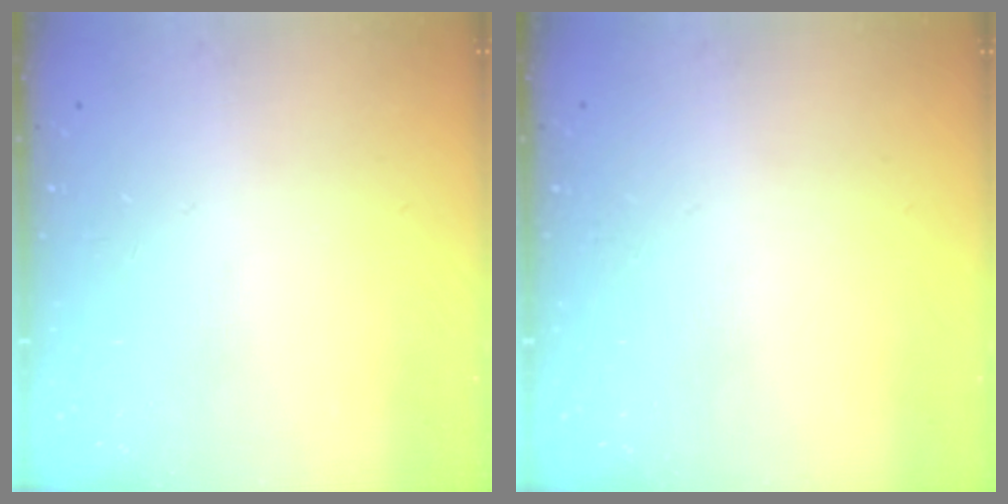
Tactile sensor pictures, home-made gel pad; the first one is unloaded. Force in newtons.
{"total": 0.0}